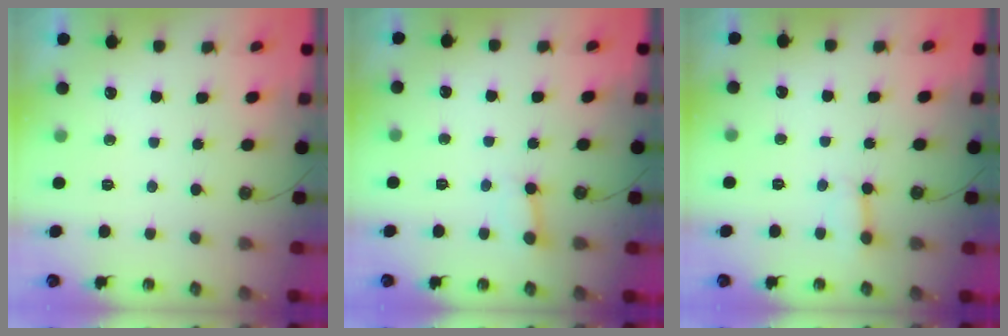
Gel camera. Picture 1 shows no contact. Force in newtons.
{"total": 2.5, "press": 2.5, "slide": 0.1}
{"total": 3.4, "press": 3.4, "slide": 0.2}